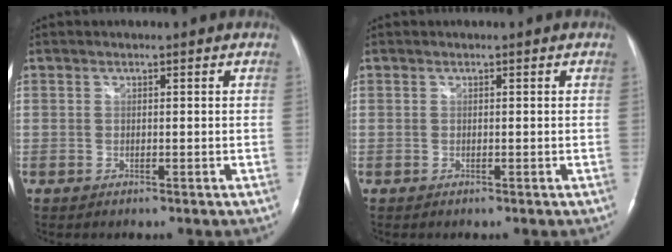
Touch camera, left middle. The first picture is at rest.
{"total": 0.0}